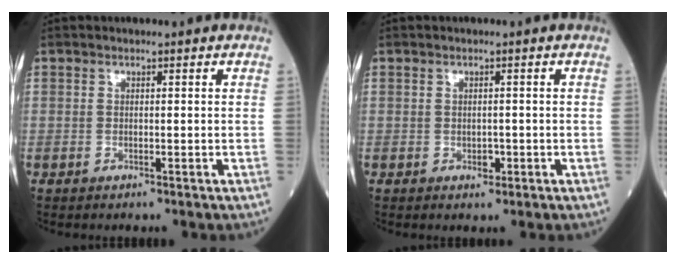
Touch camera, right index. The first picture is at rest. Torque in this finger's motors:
{"motor_torque": [0.32, -0.12, 0.15, 0.03]}